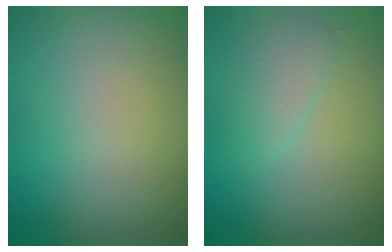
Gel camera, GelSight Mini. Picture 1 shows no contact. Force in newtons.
{"total": 1.8, "press": 1.8, "slide": 0.2}